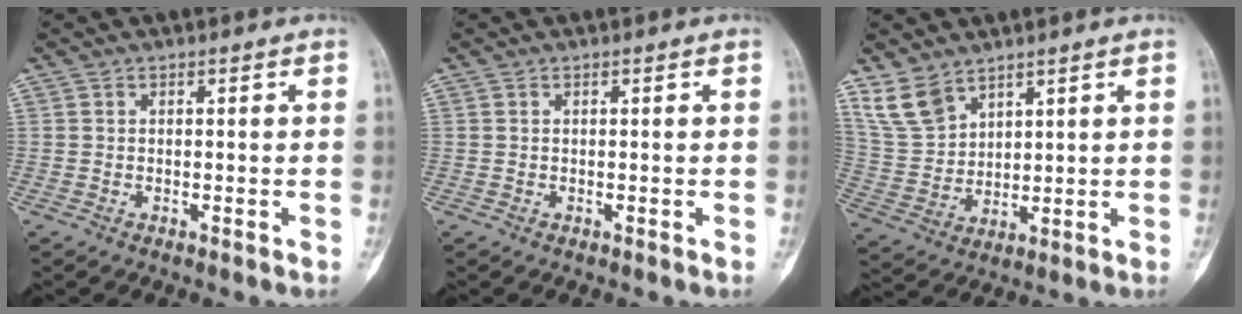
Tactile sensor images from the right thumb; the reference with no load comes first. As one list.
[{"total": 0.0}, {"total": 8.0, "force": [5.9, 4.6, 3.0], "torque": [-0.054, -0.024, 0.134]}]